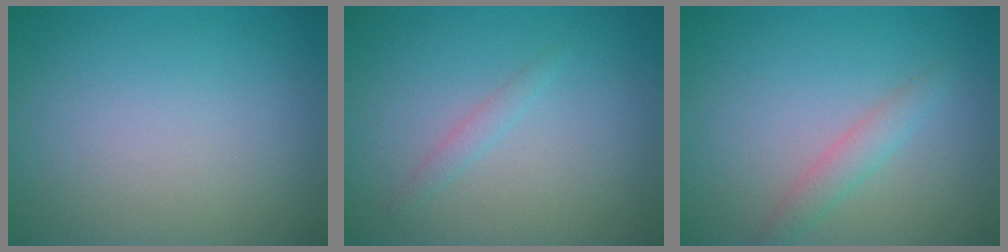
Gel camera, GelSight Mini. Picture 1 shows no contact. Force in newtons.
{"total": 1.0, "press": 1.0, "slide": 0.1}
{"total": 1.8, "press": 1.8, "slide": 0.0}